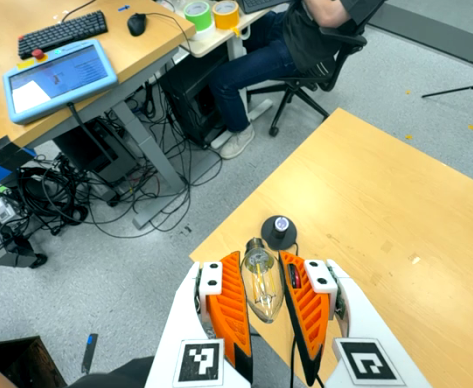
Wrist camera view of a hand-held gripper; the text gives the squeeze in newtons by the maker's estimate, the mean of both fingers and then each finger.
{"total": 12.3, "left": 12.5, "right": 12.1}